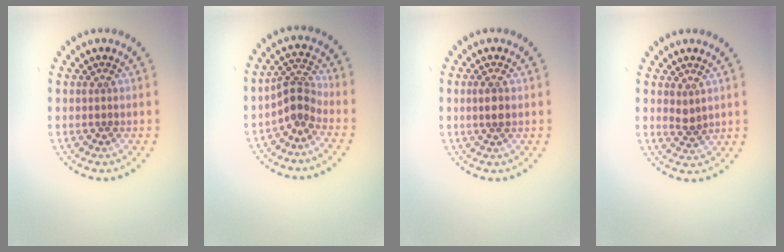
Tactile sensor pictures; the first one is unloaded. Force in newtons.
{"total": 2.7, "press": 1.9, "slide": 1.9}
{"total": 1.4, "press": 1.3, "slide": 0.4}
{"total": 1.2, "press": 1.0, "slide": 0.6}